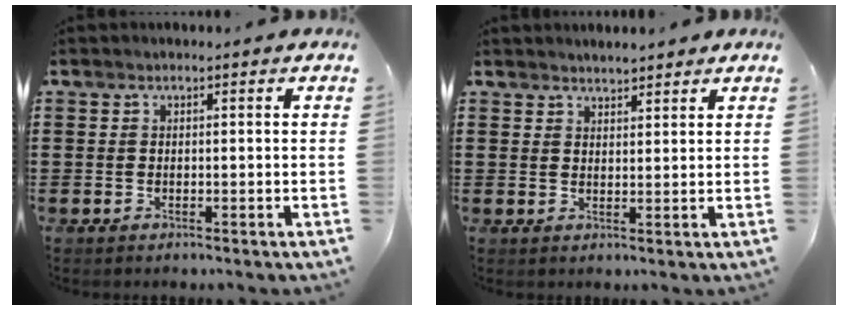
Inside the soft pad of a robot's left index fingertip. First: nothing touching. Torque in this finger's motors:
{"motor_torque": [0.06, 0.14, 0.02, 0.00]}